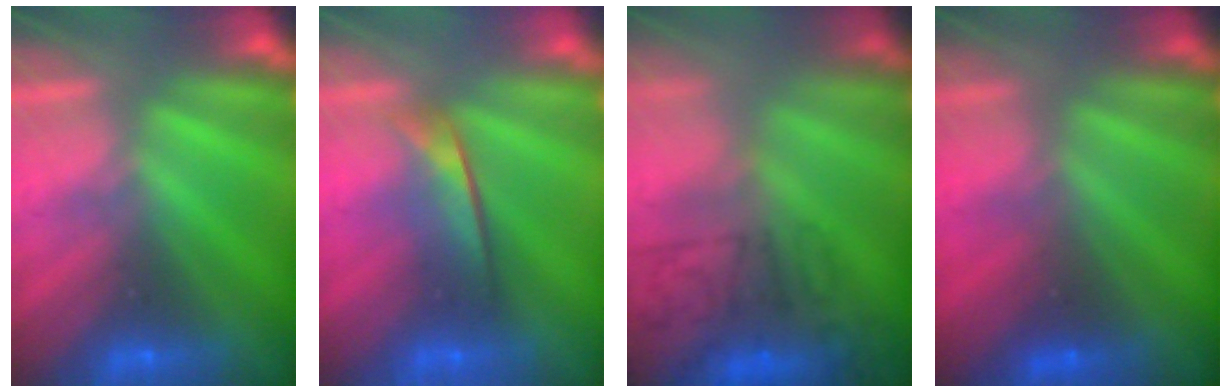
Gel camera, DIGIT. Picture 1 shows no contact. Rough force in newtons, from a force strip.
{"total": 2.0}
{"total": 7.2}
{"total": 1.7}